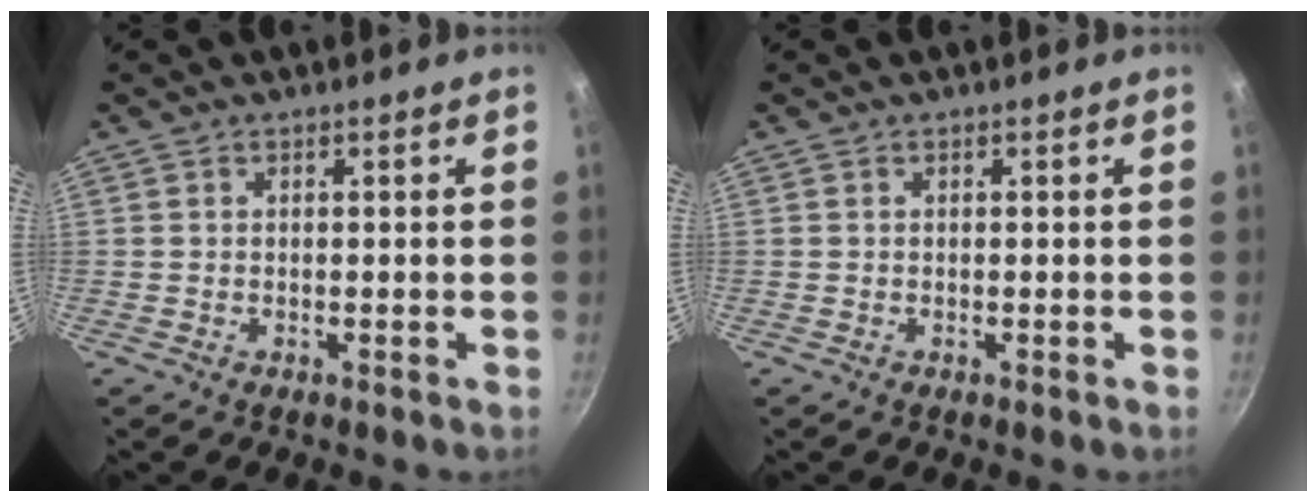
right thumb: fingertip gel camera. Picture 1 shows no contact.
{"total": 0.0}